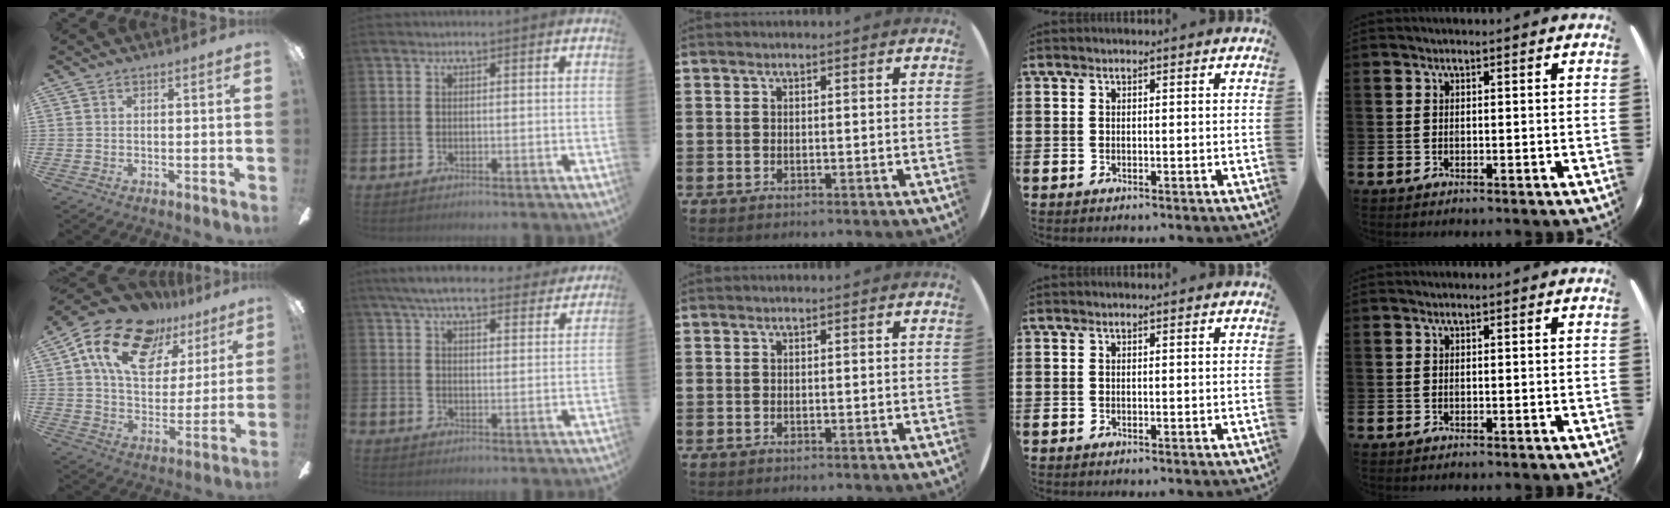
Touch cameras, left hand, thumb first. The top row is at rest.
{"thumb": {"total": 20.2, "force": [12.3, 11.5, 11.2], "torque": [-0.204, -0.054, 0.220]}, "index": {"total": 7.3, "force": [6.7, 1.4, 2.4], "torque": [-0.059, -0.031, 0.119]}}